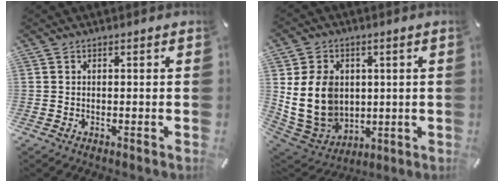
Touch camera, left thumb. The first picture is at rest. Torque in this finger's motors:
{"motor_torque": [0.86, 0.99, 1.57, -1.18, 0.26]}